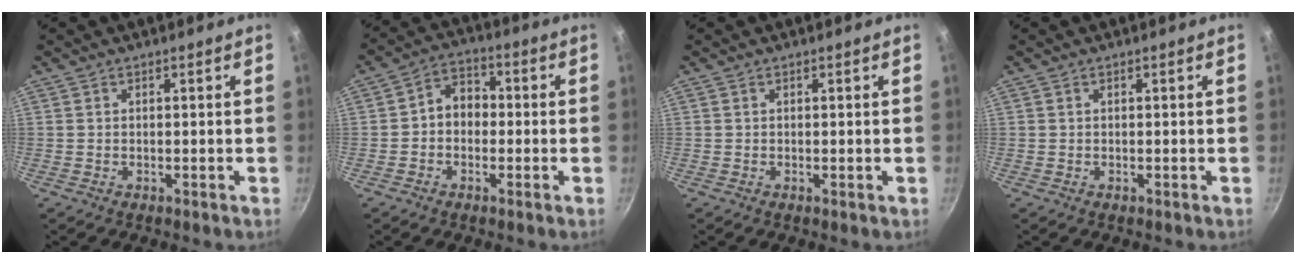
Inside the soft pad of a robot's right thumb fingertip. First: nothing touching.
{"total": 6.2, "force": [-0.6, 4.9, 3.7], "torque": [-0.027, 0.023, -0.025]}
{"total": 0.0}
{"total": 0.0}